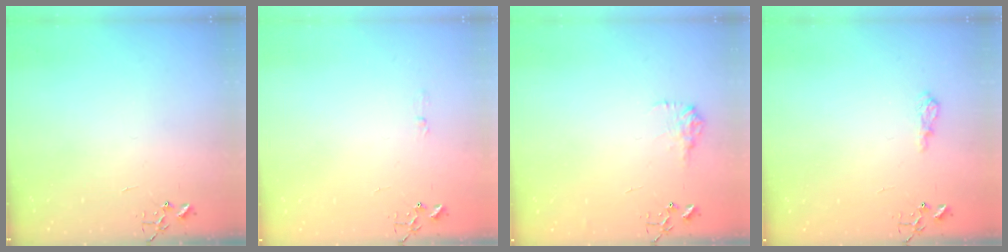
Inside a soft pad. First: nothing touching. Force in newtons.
{"total": 3.3, "press": 3.2, "slide": 0.4}
{"total": 8.9, "press": 8.9, "slide": 0.3}
{"total": 8.1, "press": 8.1, "slide": 1.0}